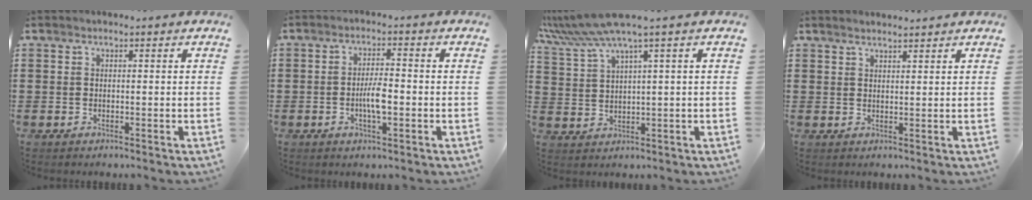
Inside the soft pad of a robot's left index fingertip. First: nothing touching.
{"total": 4.4, "force": [-0.9, 1.2, 4.1], "torque": [-0.079, 0.004, -0.019]}
{"total": 6.0, "force": [4.0, -0.2, 4.5], "torque": [-0.106, -0.019, 0.068]}
{"total": 1.7, "force": [1.6, 0.0, 0.5], "torque": [-0.012, 0.002, 0.031]}